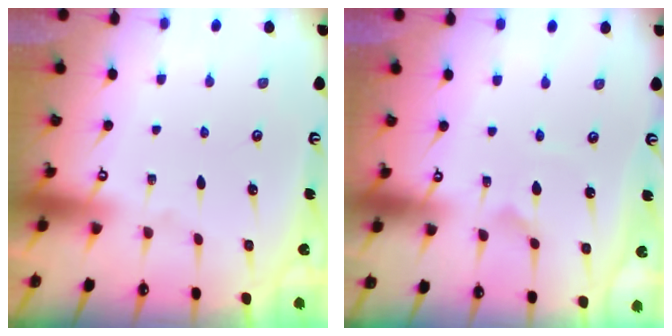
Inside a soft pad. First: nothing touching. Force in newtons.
{"total": 2.3, "press": 2.3, "slide": 0.2}